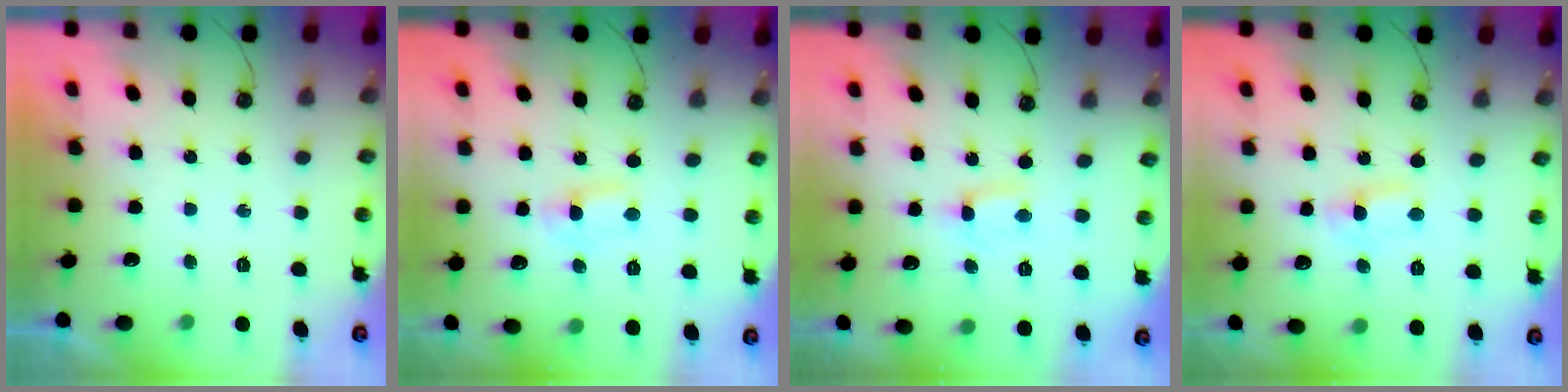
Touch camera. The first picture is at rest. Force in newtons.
{"total": 1.6, "press": 1.6, "slide": 0.2}
{"total": 0.5, "press": 0.3, "slide": 0.4}
{"total": 1.6, "press": 1.6, "slide": 0.2}